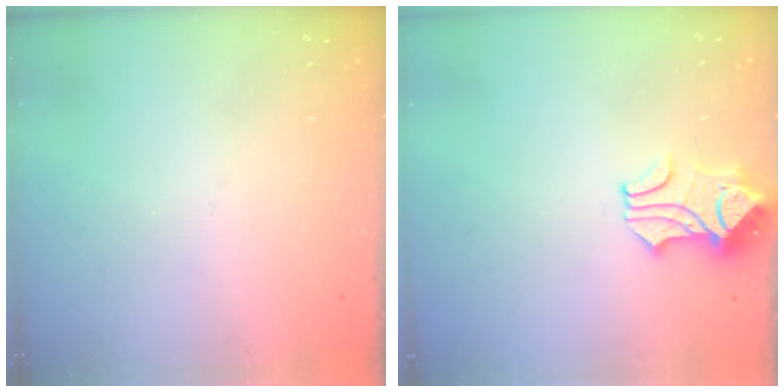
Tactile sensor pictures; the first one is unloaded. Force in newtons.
{"total": 1.6, "press": 1.3, "slide": 1.0}